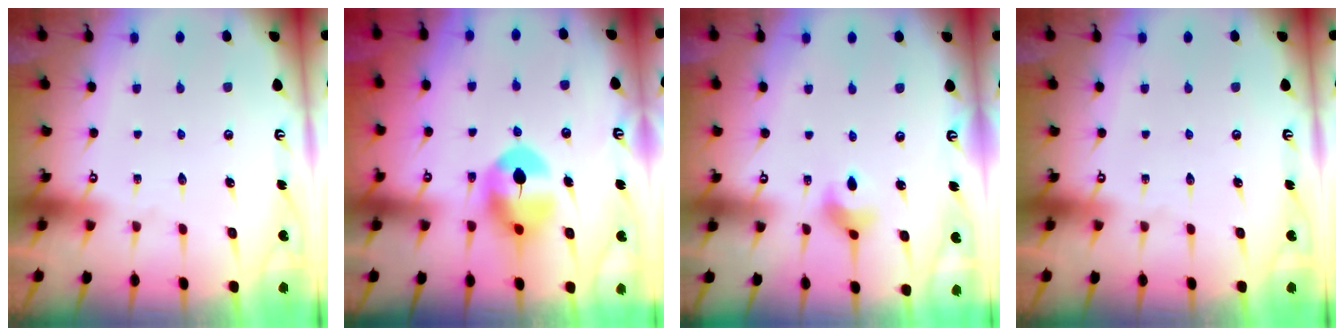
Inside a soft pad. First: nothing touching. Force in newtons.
{"total": 8.3, "press": 8.3, "slide": 0.4}
{"total": 3.8, "press": 3.8, "slide": 0.5}
{"total": 0.0}